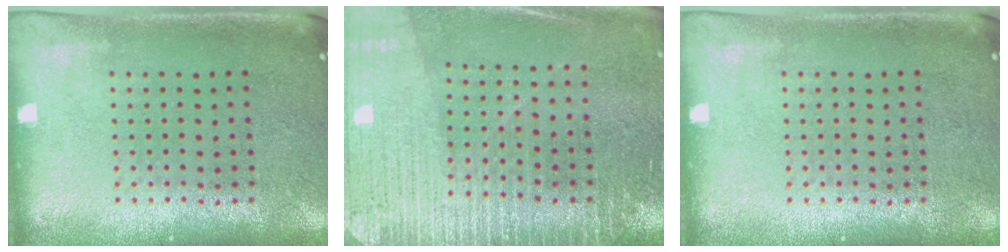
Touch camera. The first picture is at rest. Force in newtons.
{"total": 3.1, "press": 3.0, "slide": 0.2}
{"total": 0.0}